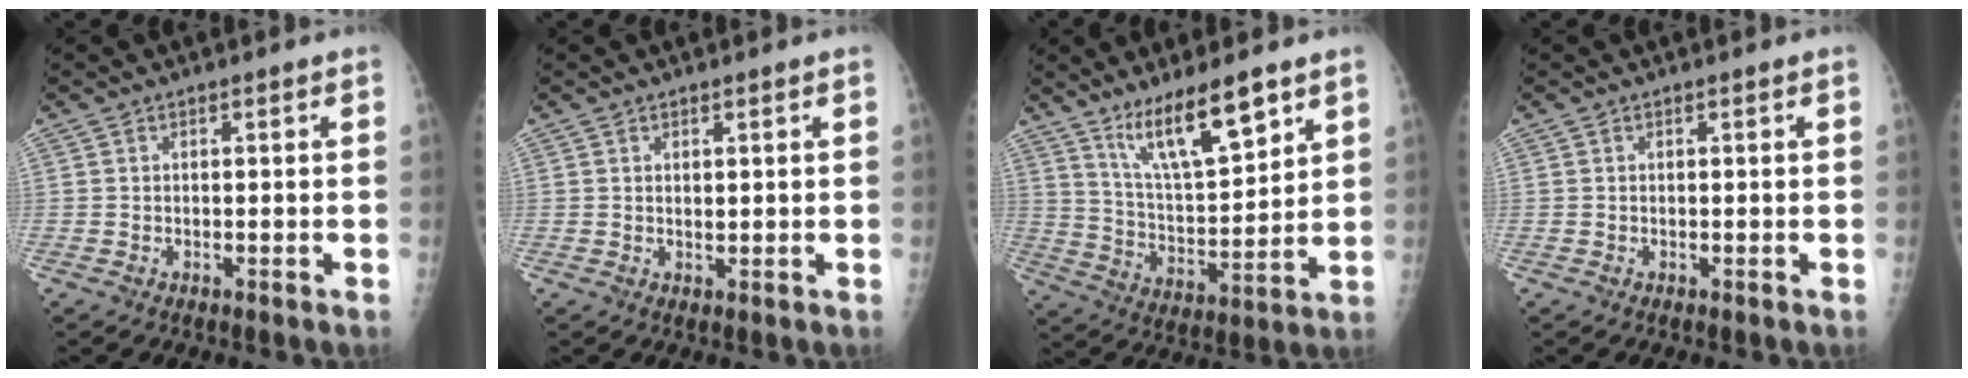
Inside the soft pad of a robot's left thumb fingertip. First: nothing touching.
{"total": 1.0, "force": [0.5, 0.4, 0.8], "torque": [-0.014, -0.005, 0.010]}
{"total": 13.8, "force": [9.1, 3.3, 9.8], "torque": [-0.156, -0.059, 0.175]}
{"total": 0.0}